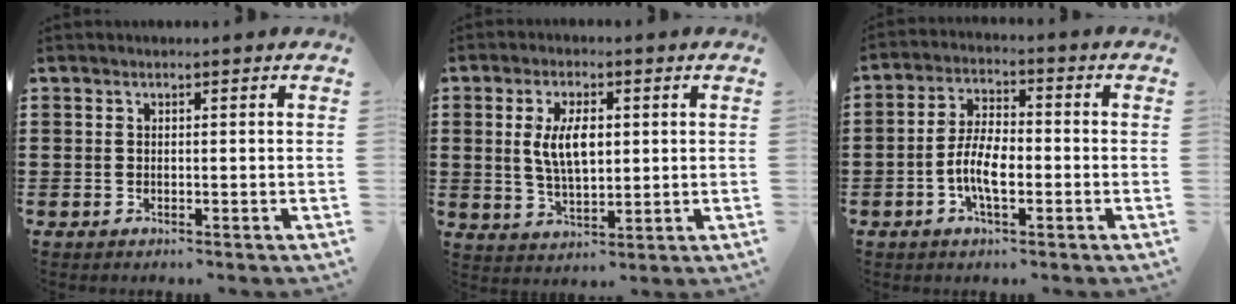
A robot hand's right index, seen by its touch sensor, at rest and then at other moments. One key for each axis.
{"total": 6.9, "fx": 1.0, "fy": 3.3, "fz": 6.0, "tx": -0.122, "ty": 0.005, "tz": 0.012}
{"total": 6.7, "fx": -1.9, "fy": 2.8, "fz": 5.8, "tx": -0.133, "ty": -0.001, "tz": -0.044}